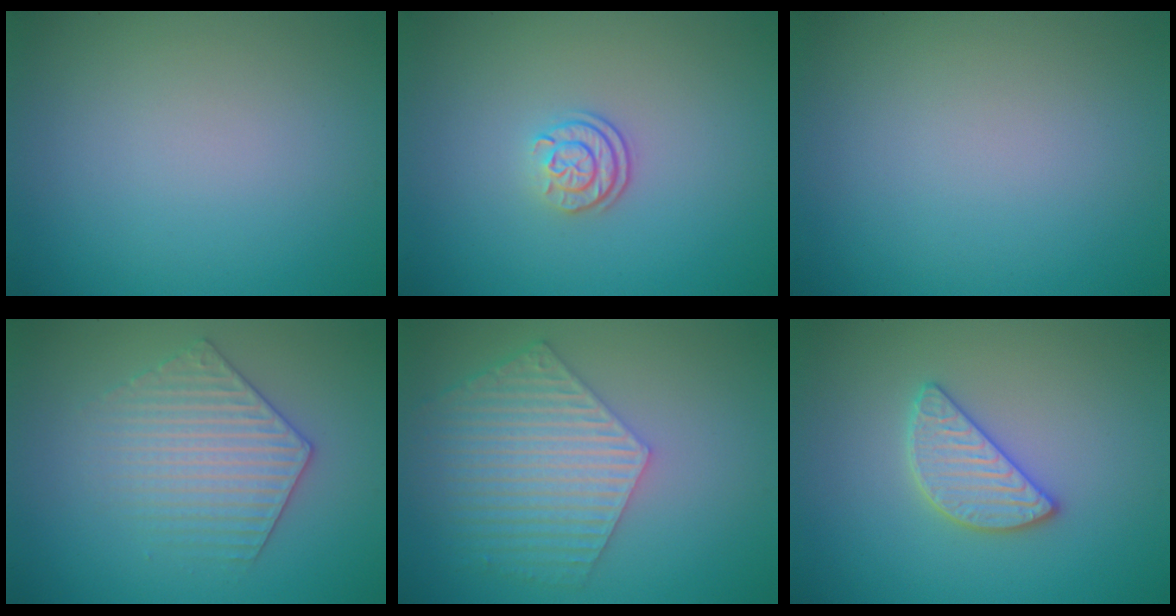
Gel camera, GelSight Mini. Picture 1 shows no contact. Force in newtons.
{"total": 2.3, "press": 1.7, "slide": 1.5}
{"total": 0.0}
{"total": 3.5, "press": 3.4, "slide": 0.7}
{"total": 6.2, "press": 4.5, "slide": 4.2}
{"total": 2.6, "press": 2.6, "slide": 0.2}